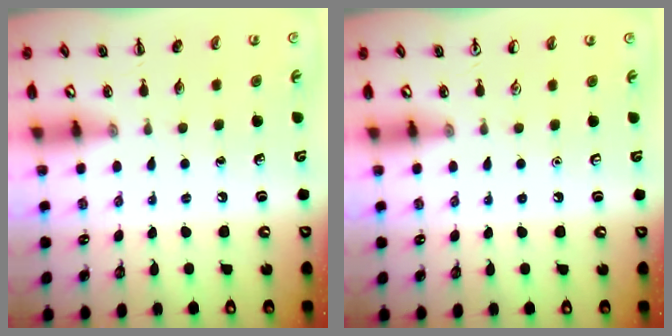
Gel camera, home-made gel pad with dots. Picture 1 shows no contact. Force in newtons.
{"total": 0.0}